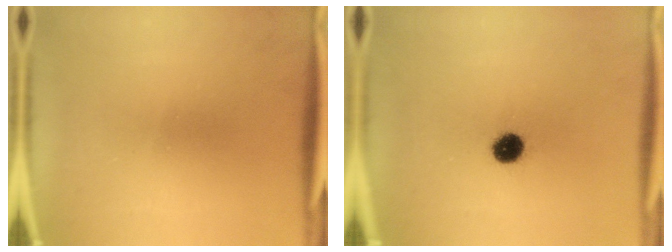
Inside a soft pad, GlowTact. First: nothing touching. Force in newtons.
{"total": 5.6}